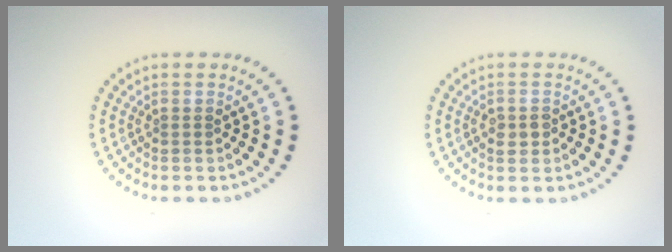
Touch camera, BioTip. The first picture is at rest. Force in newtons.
{"total": 1.5, "press": 1.4, "slide": 0.5}